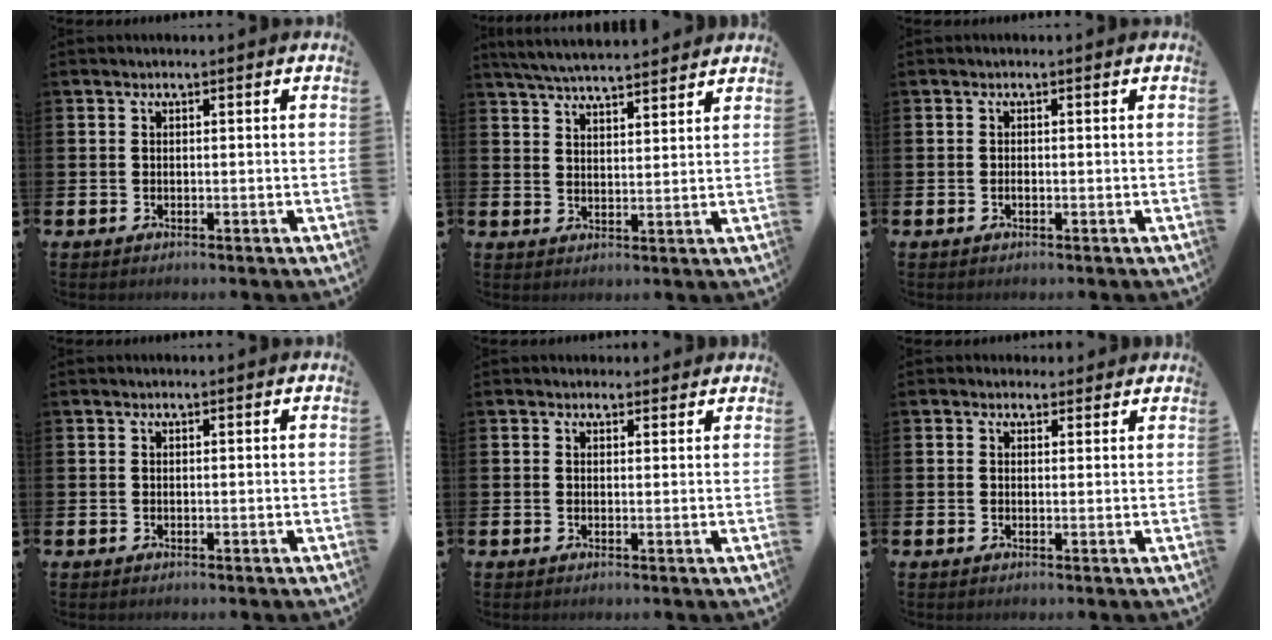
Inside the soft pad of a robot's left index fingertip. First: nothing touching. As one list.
[{"total": 5.4, "force": [5.3, 0.2, 1.0], "torque": [-0.041, -0.025, 0.097]}, {"total": 0.6, "force": [-0.2, 0.3, 0.5], "torque": [-0.019, 0.003, -0.002]}, {"total": 0.0}, {"total": 1.5, "force": [1.3, 0.6, -0.1], "torque": [0.008, 0.001, 0.023]}, {"total": 1.7, "force": [1.4, 0.8, 0.0], "torque": [0.006, 0.002, 0.025]}]